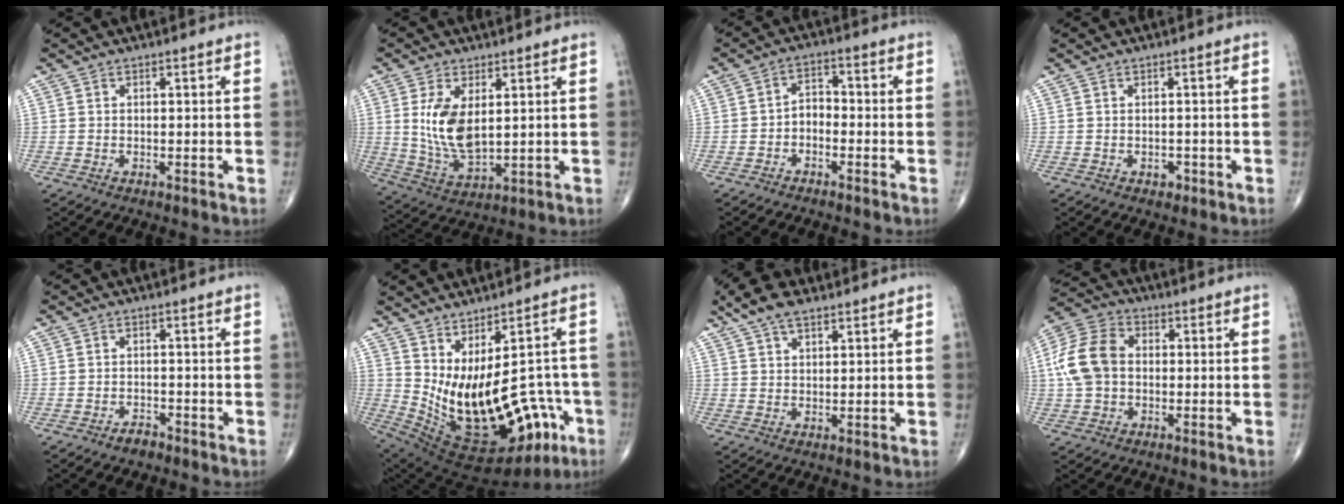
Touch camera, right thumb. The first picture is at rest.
{"total": 10.1, "force": [2.2, 5.2, 8.4], "torque": [-0.158, -0.021, 0.055]}
{"total": 3.7, "force": [-1.7, 2.5, 2.1], "torque": [-0.023, 0.028, -0.040]}
{"total": 1.3, "force": [-0.5, 1.0, 0.6], "torque": [-0.003, 0.002, -0.006]}
{"total": 2.0, "force": [-1.5, 1.0, 0.7], "torque": [-0.013, 0.006, -0.025]}
{"total": 23.2, "force": [-5.5, 11.6, 19.3], "torque": [-0.296, -0.011, -0.045]}
{"total": 7.8, "force": [5.2, 3.5, 4.7], "torque": [-0.081, 0.002, 0.096]}
{"total": 11.7, "force": [0.5, 8.6, 8.0], "torque": [-0.156, 0.026, 0.003]}